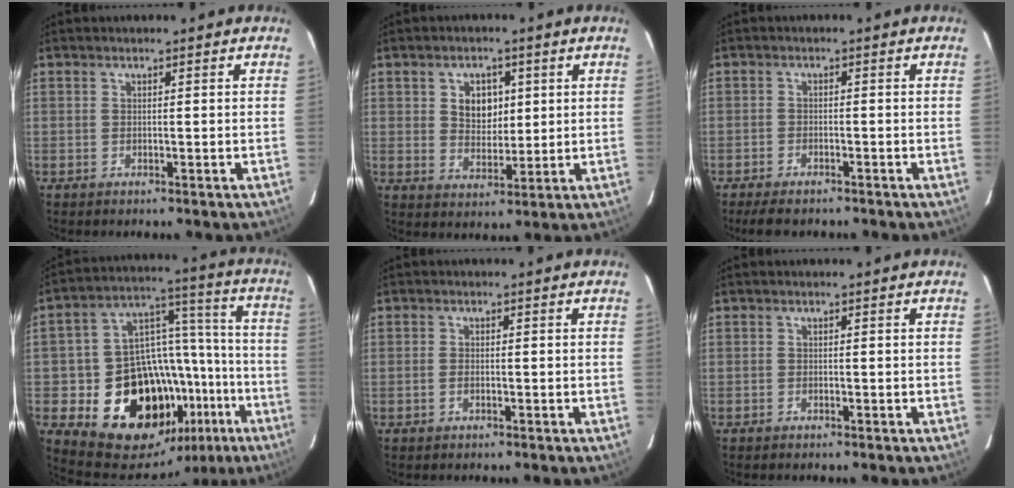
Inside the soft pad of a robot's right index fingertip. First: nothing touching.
{"total": 6.1, "force": [1.7, 4.6, 3.7], "torque": [-0.059, 0.007, 0.036]}
{"total": 5.3, "force": [-4.4, 1.8, 2.3], "torque": [-0.061, -0.009, -0.071]}
{"total": 23.9, "force": [-11.0, 17.2, 12.5], "torque": [-0.211, 0.062, -0.140]}
{"total": 0.9, "force": [-0.4, 0.5, 0.7], "torque": [-0.014, 0.002, -0.007]}
{"total": 0.0}